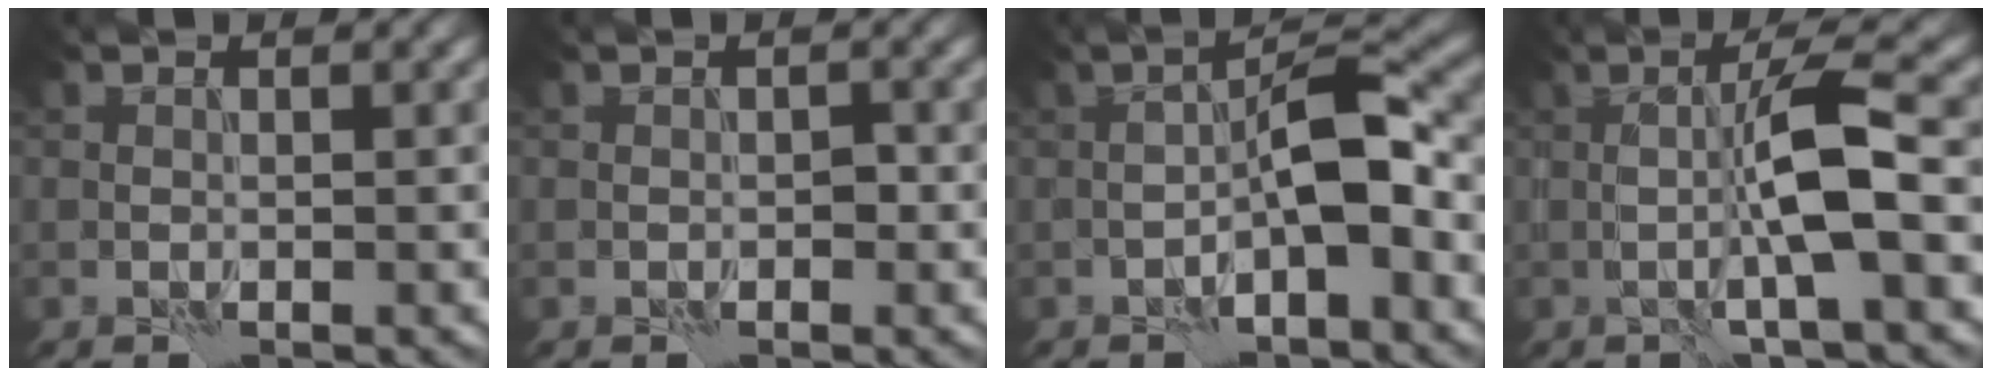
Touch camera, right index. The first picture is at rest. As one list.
[{"total": 0.0}, {"total": 4.2, "force": [-1.1, 0.8, 4.0], "torque": [-0.083, 0.011, -0.029]}, {"total": 4.3, "force": [0.4, 0.2, 4.3], "torque": [-0.096, 0.002, -0.003]}]